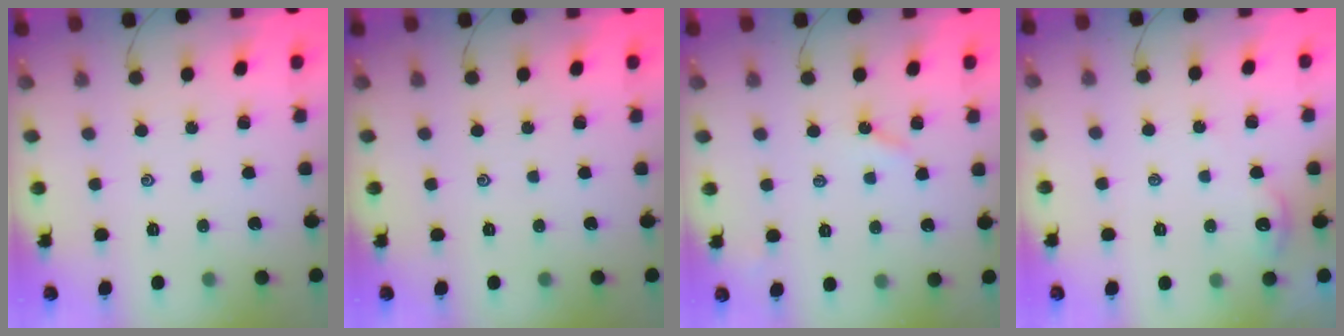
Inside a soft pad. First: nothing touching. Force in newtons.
{"total": 0.0}
{"total": 2.8, "press": 2.8, "slide": 0.5}
{"total": 2.5, "press": 2.5, "slide": 0.3}